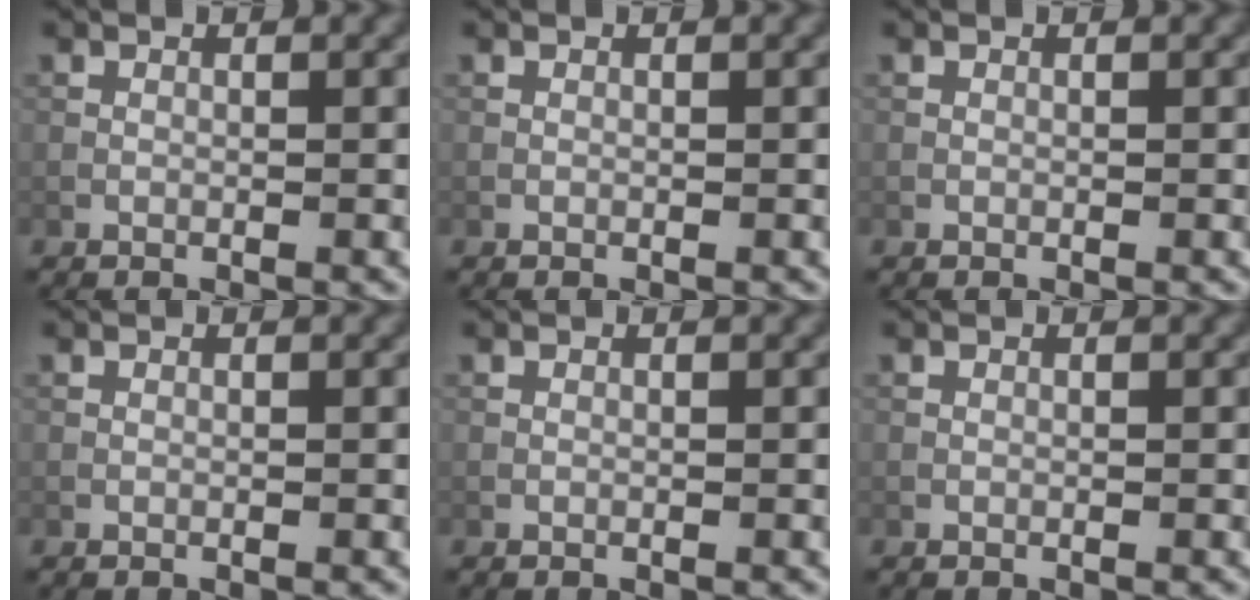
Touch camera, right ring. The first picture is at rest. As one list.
[{"total": 0.0}, {"total": 0.0}, {"total": 0.0}, {"total": 0.0}, {"total": 0.0}]